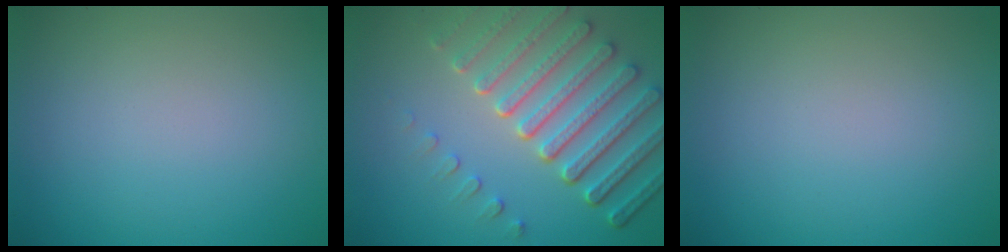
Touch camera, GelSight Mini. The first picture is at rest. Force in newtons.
{"total": 7.2, "press": 5.6, "slide": 4.6}
{"total": 0.0}